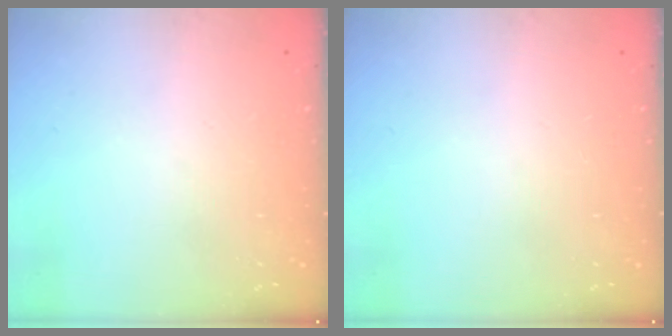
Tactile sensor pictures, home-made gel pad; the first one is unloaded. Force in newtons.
{"total": 0.0}